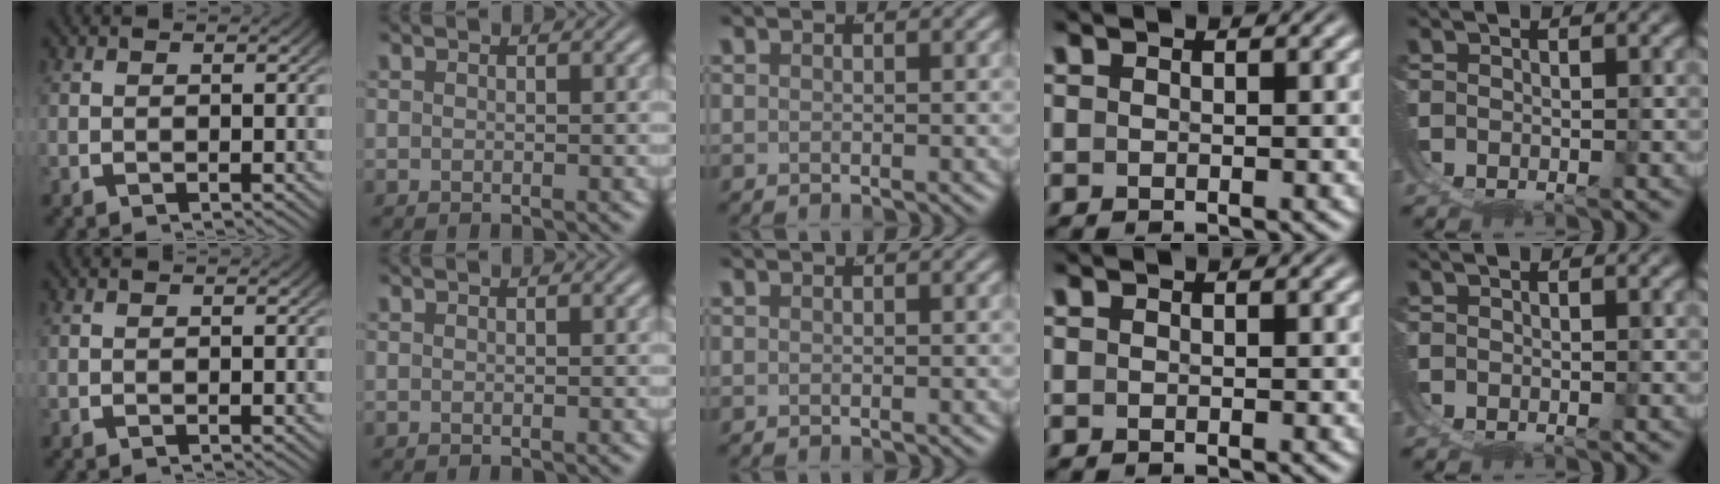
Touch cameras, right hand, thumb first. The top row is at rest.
{}